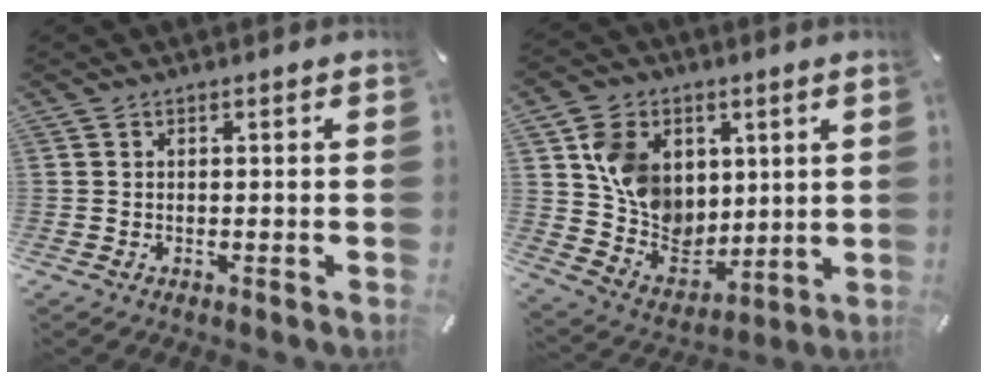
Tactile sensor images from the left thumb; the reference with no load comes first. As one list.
[{"total": 12.8, "force": [4.3, 11.0, 4.8], "torque": [-0.099, -0.019, 0.096]}]